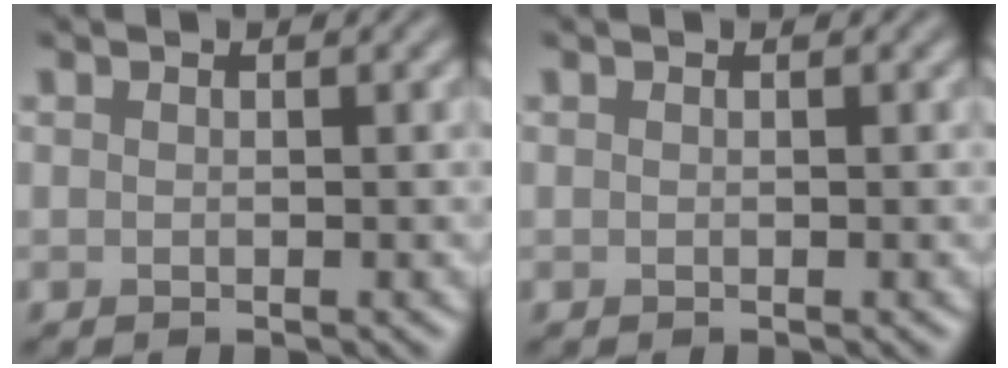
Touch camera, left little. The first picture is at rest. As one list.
[{"total": 0.0}]